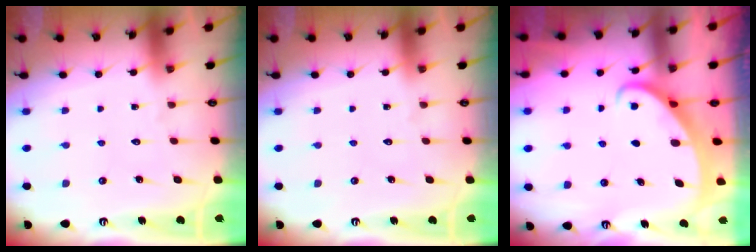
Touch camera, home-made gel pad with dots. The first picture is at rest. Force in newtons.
{"total": 0.0}
{"total": 2.4, "press": 2.4, "slide": 0.2}